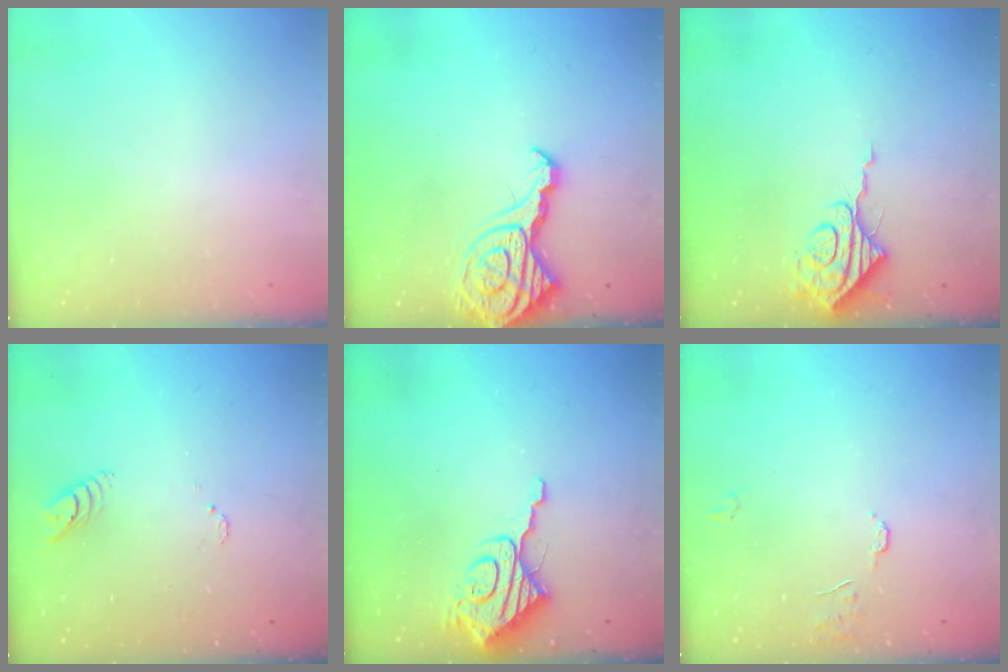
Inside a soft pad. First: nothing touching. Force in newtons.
{"total": 13.5, "press": 13.4, "slide": 1.4}
{"total": 8.5, "press": 8.5, "slide": 0.9}
{"total": 3.8, "press": 3.8, "slide": 0.2}
{"total": 10.4, "press": 10.4, "slide": 1.2}
{"total": 5.6, "press": 5.6, "slide": 0.4}